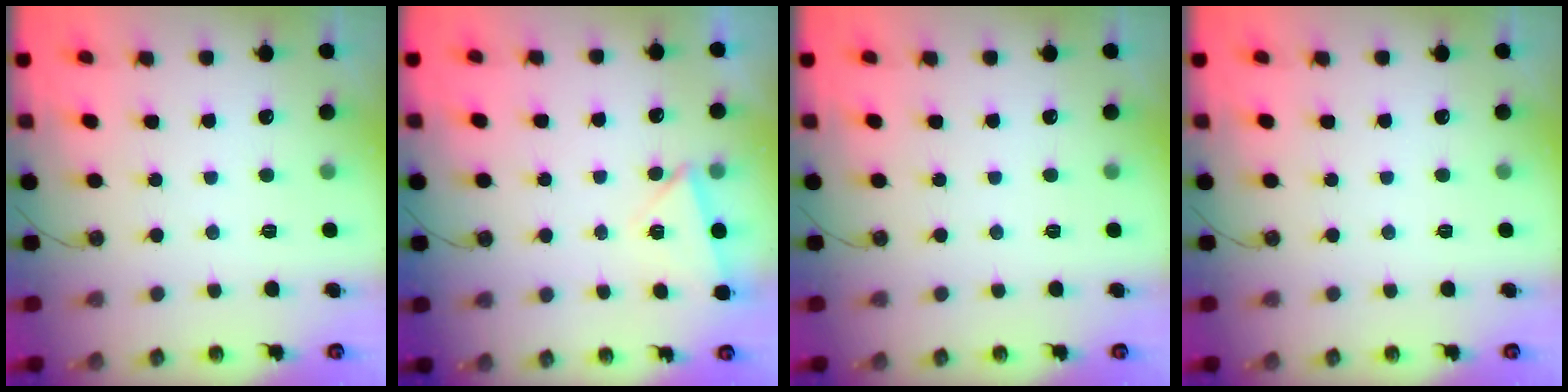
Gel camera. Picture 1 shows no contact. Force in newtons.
{"total": 4.2, "press": 3.3, "slide": 2.6}
{"total": 0.0}
{"total": 0.0}